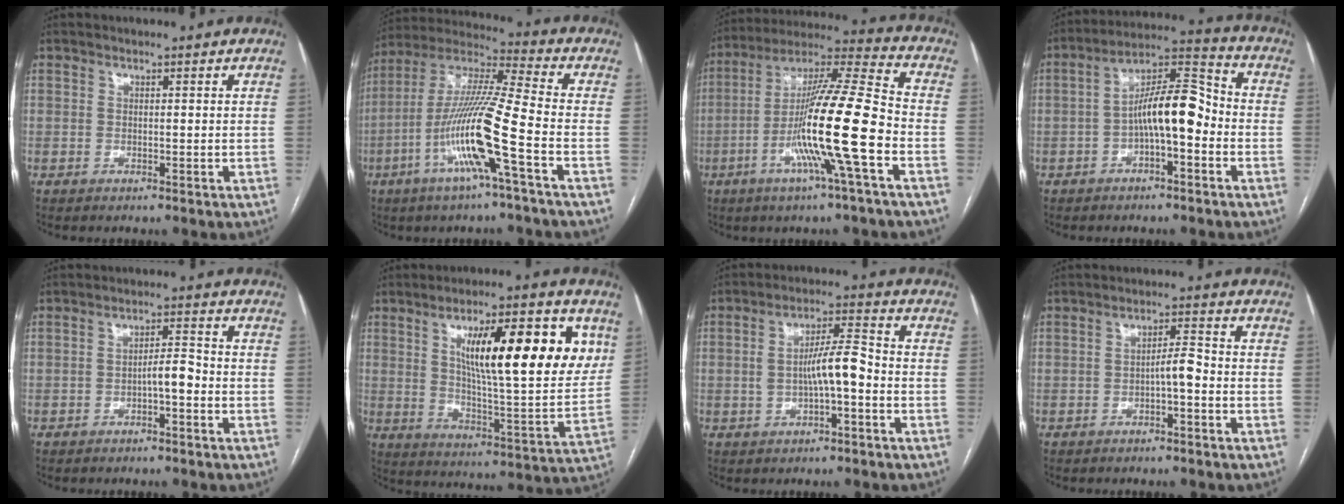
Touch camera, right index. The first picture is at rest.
{"total": 15.5, "force": [-5.5, -0.6, 14.5], "torque": [-0.292, -0.002, -0.111]}
{"total": 17.4, "force": [-5.2, -0.7, 16.6], "torque": [-0.302, -0.001, -0.103]}
{"total": 10.7, "force": [-2.2, 2.6, 10.1], "torque": [-0.177, 0.036, -0.037]}
{"total": 3.4, "force": [-1.4, 0.7, 3.0], "torque": [-0.046, 0.010, -0.022]}
{"total": 20.0, "force": [6.8, 3.9, 18.4], "torque": [-0.269, 0.005, 0.104]}
{"total": 7.2, "force": [-1.1, 1.6, 6.9], "torque": [-0.127, 0.022, -0.018]}
{"total": 3.2, "force": [-1.2, 0.6, 3.0], "torque": [-0.043, 0.008, -0.020]}